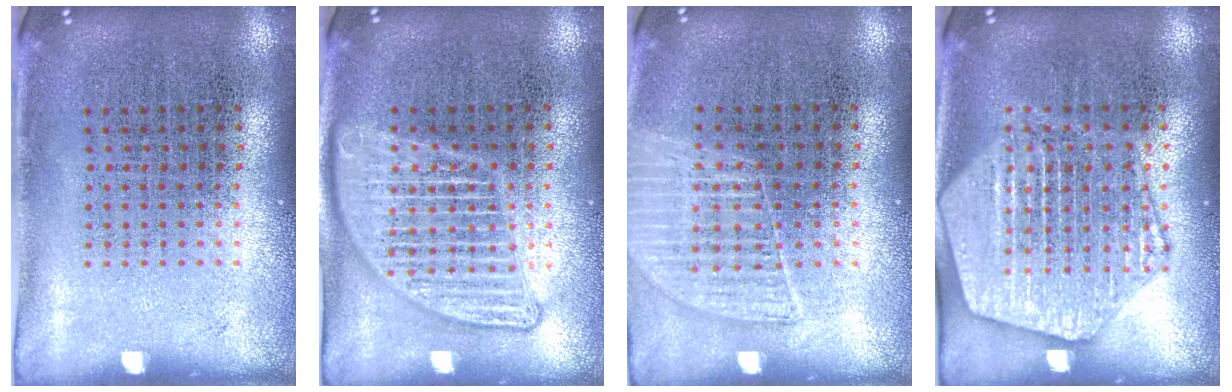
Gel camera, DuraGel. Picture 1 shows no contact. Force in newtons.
{"total": 3.0, "press": 3.0, "slide": 0.3}
{"total": 1.3, "press": 1.2, "slide": 0.4}
{"total": 2.5, "press": 2.5, "slide": 0.2}